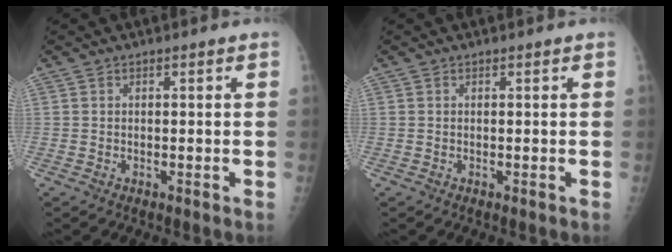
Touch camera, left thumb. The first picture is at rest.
{"total": 0.0}